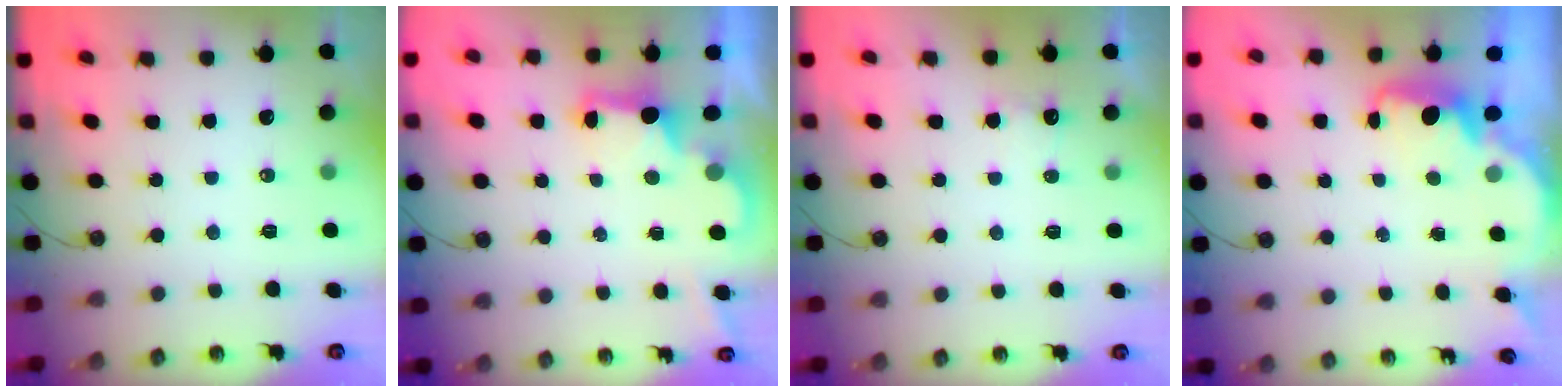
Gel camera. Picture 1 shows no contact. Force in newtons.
{"total": 2.4, "press": 2.3, "slide": 0.7}
{"total": 2.9, "press": 2.7, "slide": 0.9}
{"total": 2.4, "press": 2.3, "slide": 0.6}